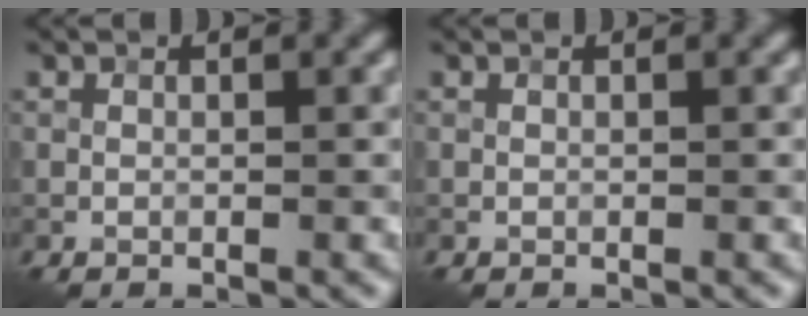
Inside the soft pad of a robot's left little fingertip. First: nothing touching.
{"total": 0.0}